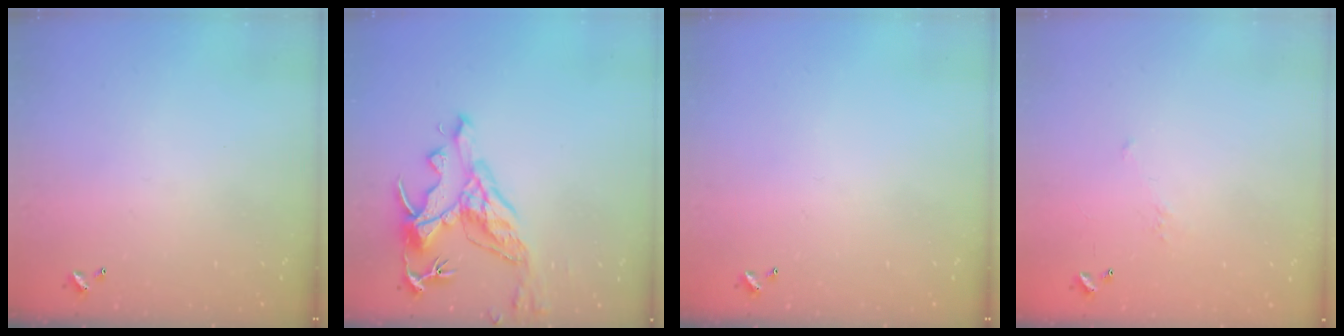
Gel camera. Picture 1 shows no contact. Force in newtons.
{"total": 7.8, "press": 7.7, "slide": 1.4}
{"total": 0.0}
{"total": 5.5, "press": 5.4, "slide": 0.9}